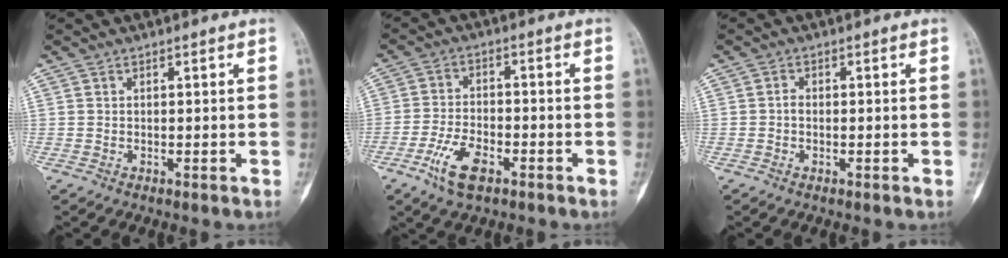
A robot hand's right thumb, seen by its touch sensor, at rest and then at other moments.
{"total": 7.9, "force": [-4.3, 3.8, 5.5], "torque": [-0.112, 0.016, -0.077]}
{"total": 1.1, "force": [-0.3, 0.8, 0.7], "torque": [-0.012, 0.003, -0.007]}